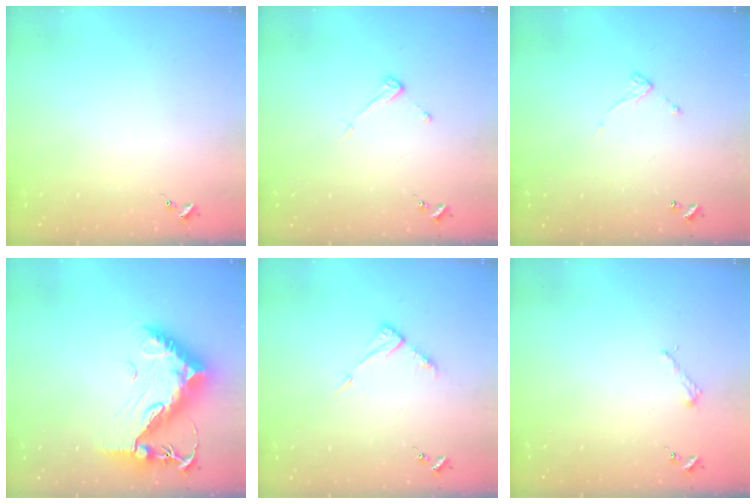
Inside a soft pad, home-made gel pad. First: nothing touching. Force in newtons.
{"total": 3.9, "press": 3.9, "slide": 0.4}
{"total": 4.5, "press": 4.5, "slide": 0.5}
{"total": 19.1, "press": 19.1, "slide": 1.6}
{"total": 7.4, "press": 7.4, "slide": 0.6}
{"total": 2.2, "press": 2.2, "slide": 0.3}